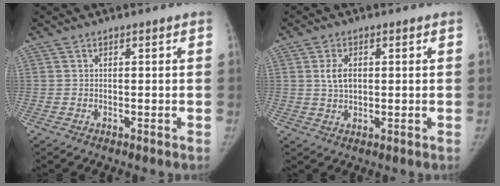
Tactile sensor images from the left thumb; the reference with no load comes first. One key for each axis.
{"total": 4.0, "fx": 0.8, "fy": 2.6, "fz": 3.0, "tx": -0.048, "ty": -0.001, "tz": 0.016}